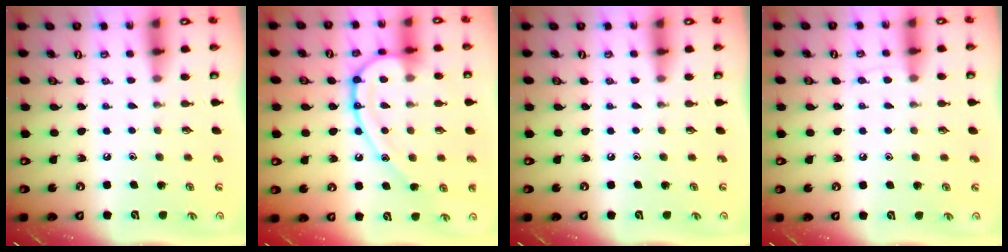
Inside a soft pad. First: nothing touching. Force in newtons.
{"total": 17.6, "press": 17.5, "slide": 1.6}
{"total": 0.0}
{"total": 4.7, "press": 4.7, "slide": 0.6}